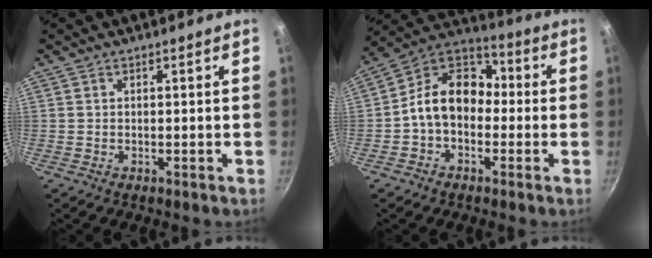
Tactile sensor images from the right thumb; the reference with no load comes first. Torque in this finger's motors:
{"motor_torque": [0.19, 1.63, 1.12, -0.50, 0.13]}